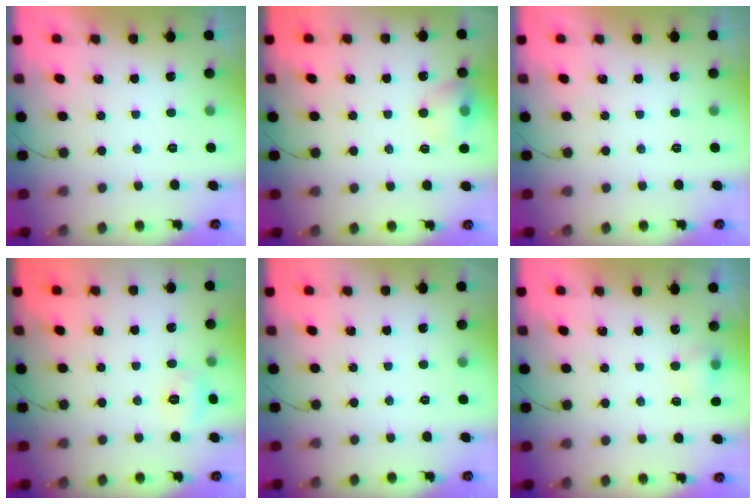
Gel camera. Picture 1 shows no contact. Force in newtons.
{"total": 8.6, "press": 8.6, "slide": 1.2}
{"total": 0.0}
{"total": 5.2, "press": 5.1, "slide": 1.1}
{"total": 2.4, "press": 1.6, "slide": 1.8}
{"total": 4.7, "press": 4.5, "slide": 1.4}